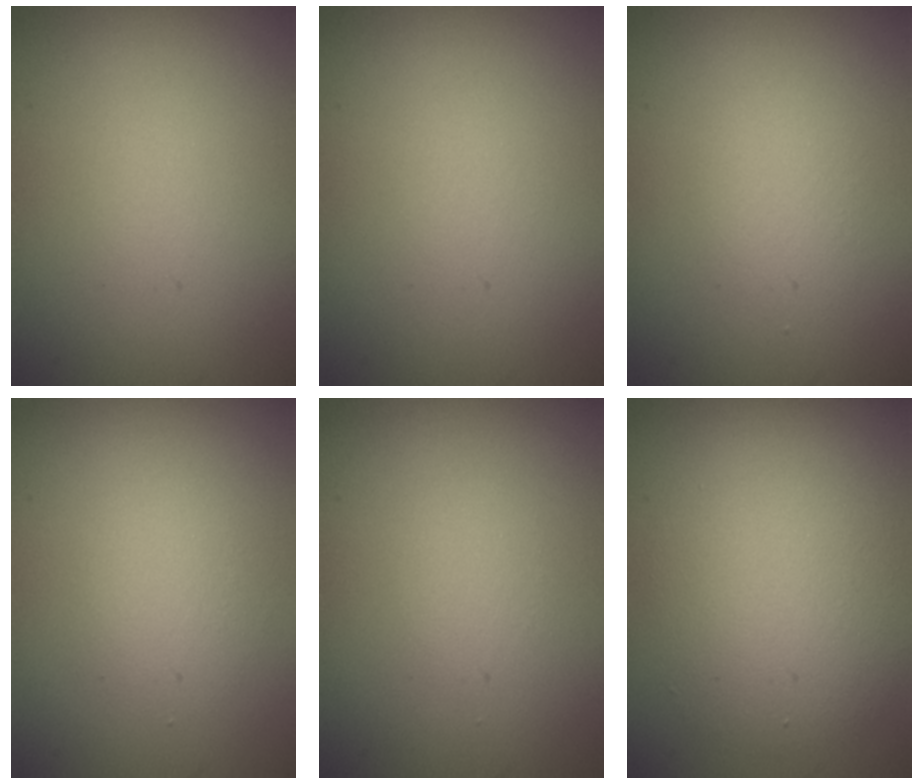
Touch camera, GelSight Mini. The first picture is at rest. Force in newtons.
{"total": 0.0}
{"total": 1.4, "press": 1.4, "slide": 0.1}
{"total": 1.7, "press": 1.7, "slide": 0.2}
{"total": 0.8, "press": 0.8, "slide": 0.1}
{"total": 5.2, "press": 5.2, "slide": 0.6}